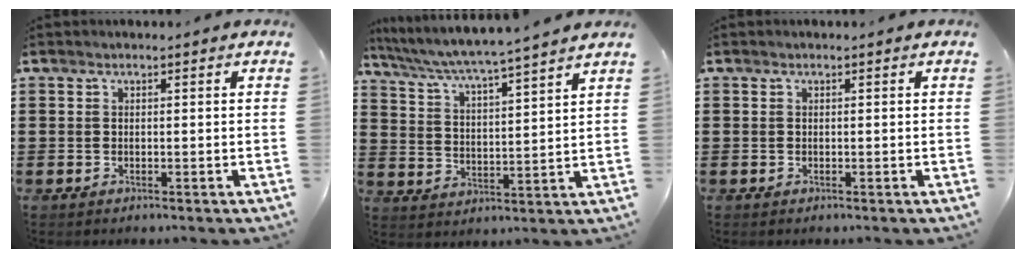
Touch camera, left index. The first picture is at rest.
{"total": 4.4, "force": [4.1, -0.8, 1.6], "torque": [-0.053, -0.033, 0.061]}
{"total": 0.0}